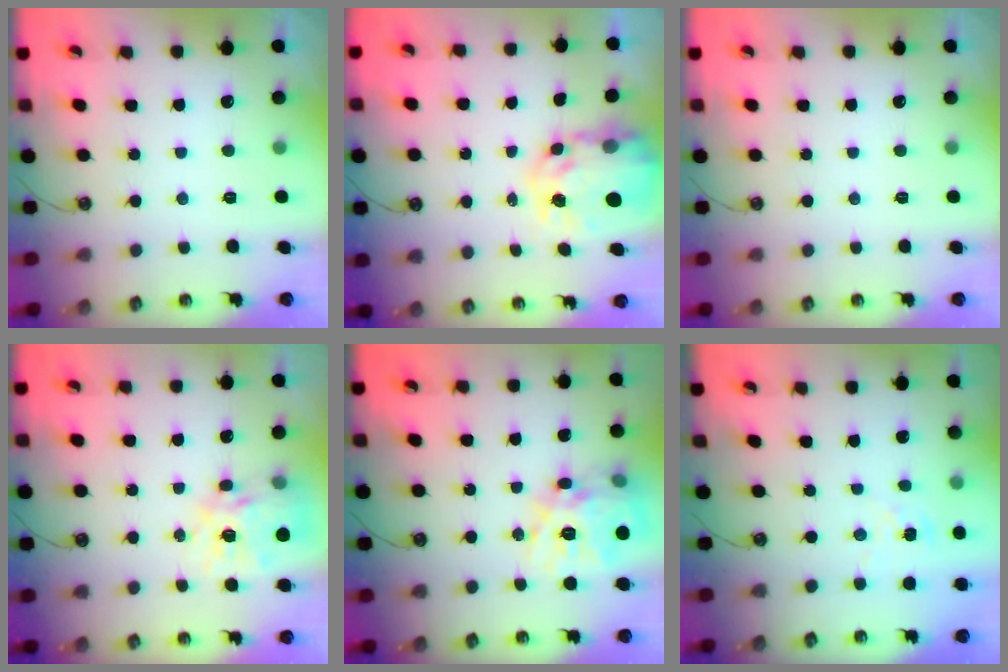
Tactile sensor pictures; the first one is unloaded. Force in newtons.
{"total": 9.9, "press": 9.9, "slide": 0.8}
{"total": 0.0}
{"total": 15.4, "press": 15.3, "slide": 1.3}
{"total": 20.2, "press": 20.0, "slide": 2.8}
{"total": 1.6, "press": 1.6, "slide": 0.2}